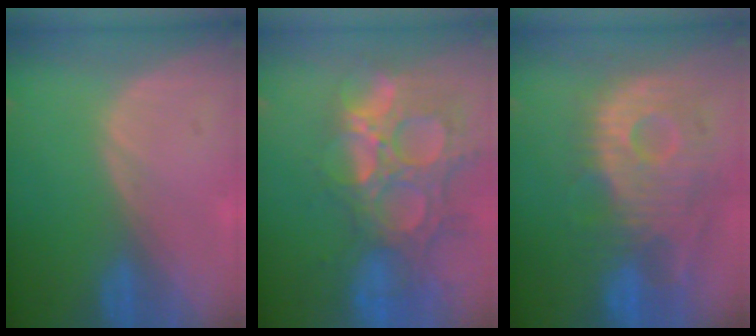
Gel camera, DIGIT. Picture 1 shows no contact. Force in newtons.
{"total": 14.8, "press": 12.3, "slide": 8.2}
{"total": 12.3, "press": 10.9, "slide": 5.6}